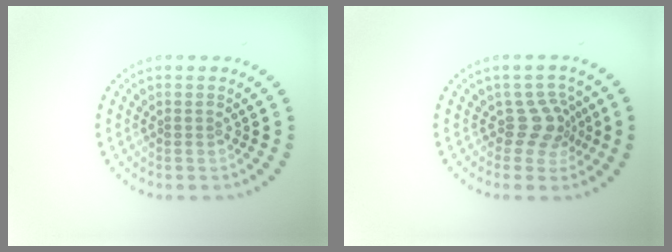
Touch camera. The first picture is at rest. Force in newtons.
{"total": 2.6, "press": 1.9, "slide": 1.8}